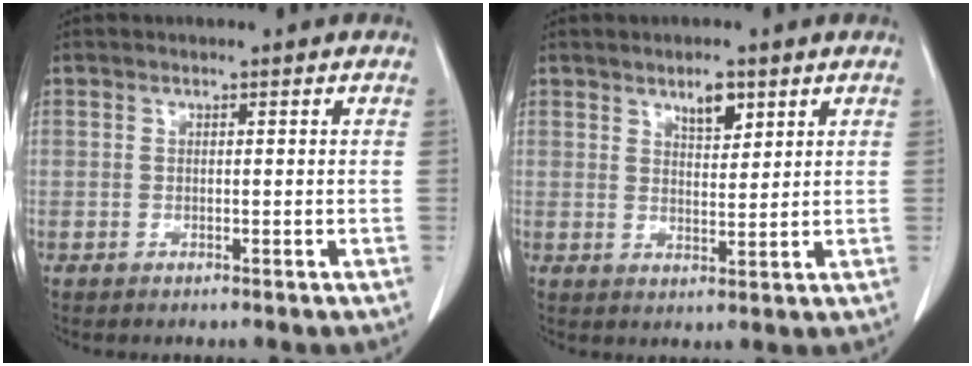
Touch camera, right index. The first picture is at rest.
{"total": 3.8, "force": [2.4, 1.4, 2.6], "torque": [-0.042, -0.003, 0.041]}